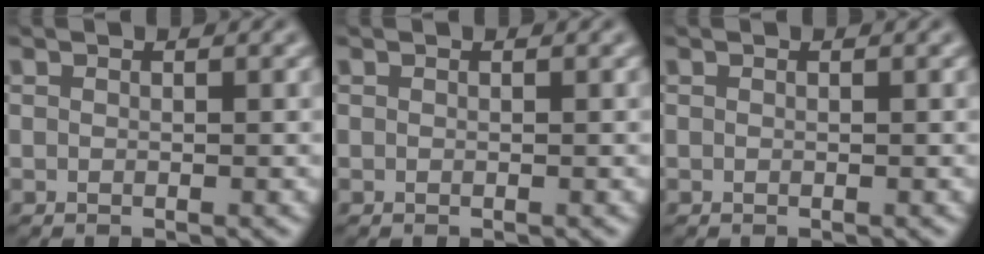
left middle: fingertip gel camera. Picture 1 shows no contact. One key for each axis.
{"total": 0.0}
{"total": 0.0}